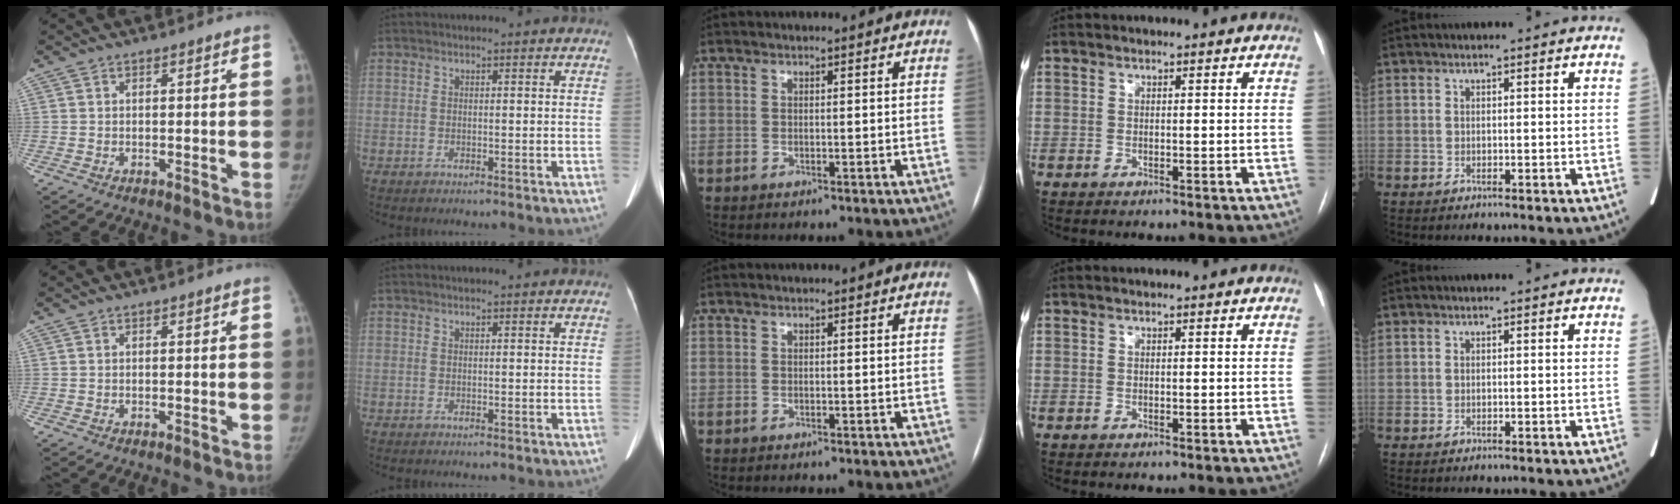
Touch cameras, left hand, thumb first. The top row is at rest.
{}